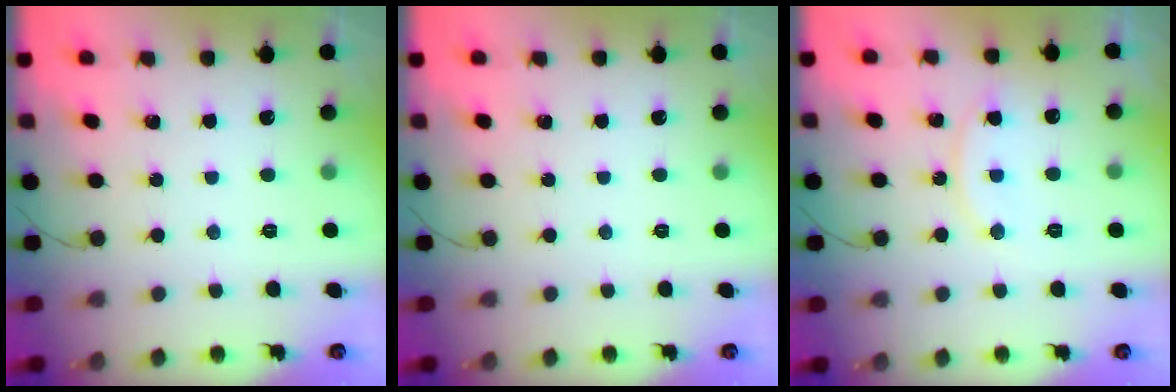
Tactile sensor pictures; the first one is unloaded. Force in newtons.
{"total": 0.0}
{"total": 9.4, "press": 9.4, "slide": 0.7}